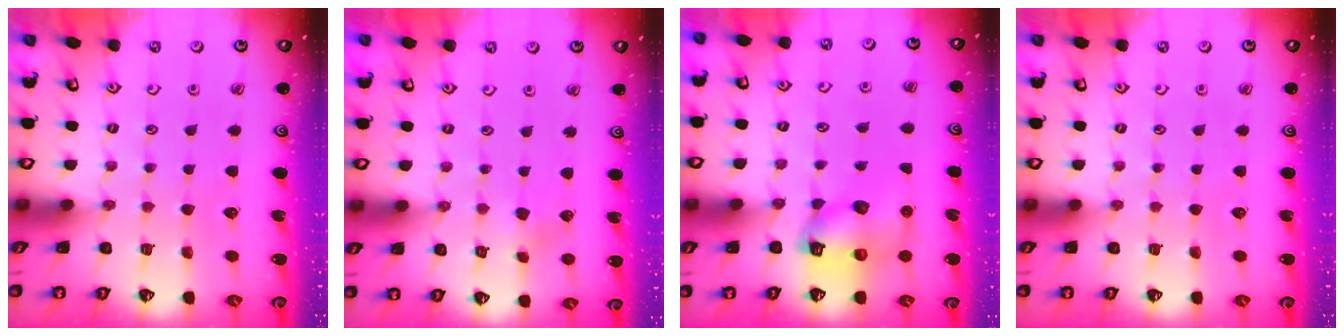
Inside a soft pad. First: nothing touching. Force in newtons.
{"total": 3.5, "press": 3.5, "slide": 0.6}
{"total": 10.0, "press": 9.8, "slide": 1.6}
{"total": 0.0}